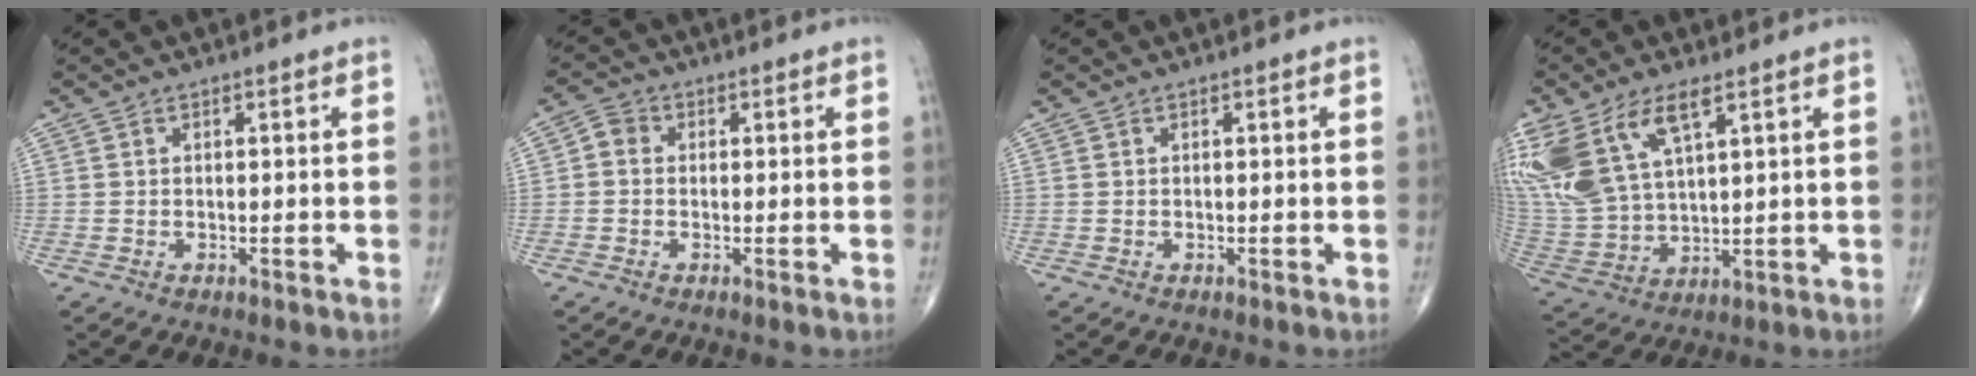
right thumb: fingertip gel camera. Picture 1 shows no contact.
{"total": 2.7, "force": [-0.1, 2.4, 1.4], "torque": [-0.014, 0.007, -0.012]}
{"total": 0.0}
{"total": 18.5, "force": [8.9, 8.8, 13.7], "torque": [-0.315, -0.020, 0.186]}